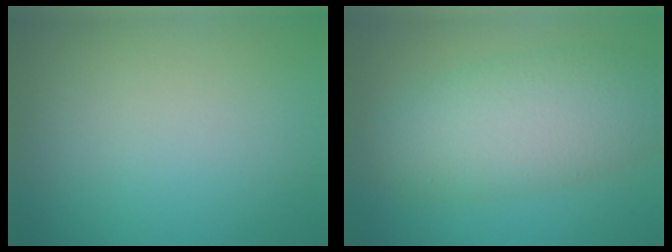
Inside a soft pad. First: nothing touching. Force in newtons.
{"total": 7.6, "press": 7.6, "slide": 0.2}